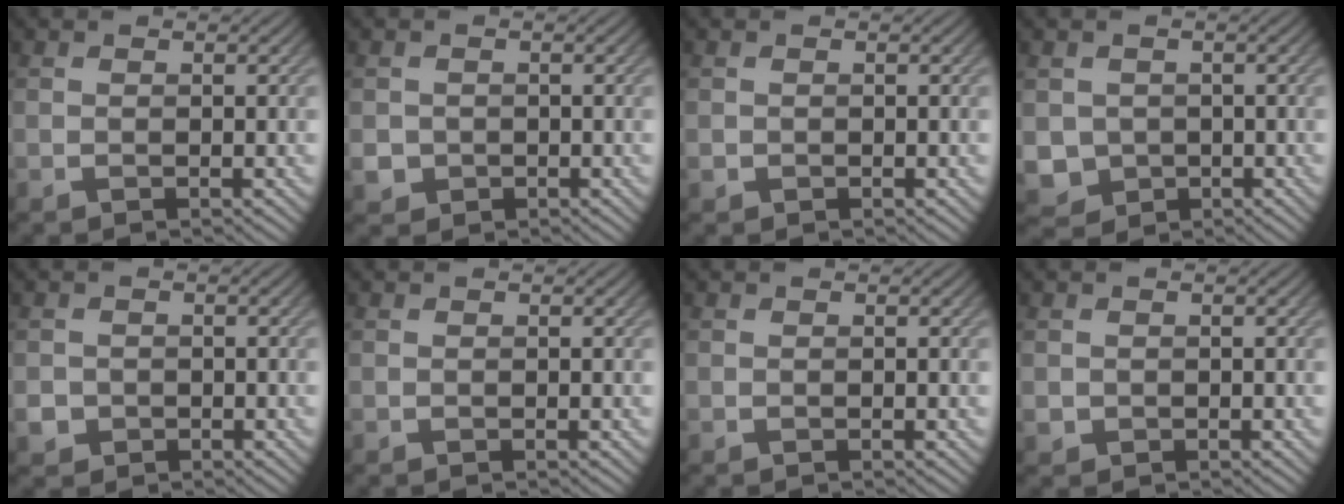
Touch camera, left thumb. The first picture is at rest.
{"total": 2.0, "force": [-0.5, 2.0, 0.4], "torque": [-0.009, -0.009, -0.009]}
{"total": 0.6, "force": [-0.1, 0.6, 0.1], "torque": [-0.001, -0.006, -0.003]}
{"total": 3.7, "force": [-0.3, 3.5, 1.1], "torque": [-0.040, -0.018, -0.010]}
{"total": 2.0, "force": [-0.7, 1.8, 0.5], "torque": [-0.009, -0.007, -0.014]}
{"total": 0.0}
{"total": 0.0}
{"total": 1.0, "force": [-0.1, 0.9, 0.1], "torque": [-0.003, -0.007, -0.001]}